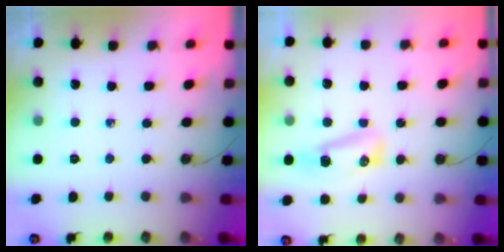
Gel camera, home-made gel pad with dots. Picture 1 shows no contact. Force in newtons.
{"total": 13.2, "press": 10.3, "slide": 8.3}